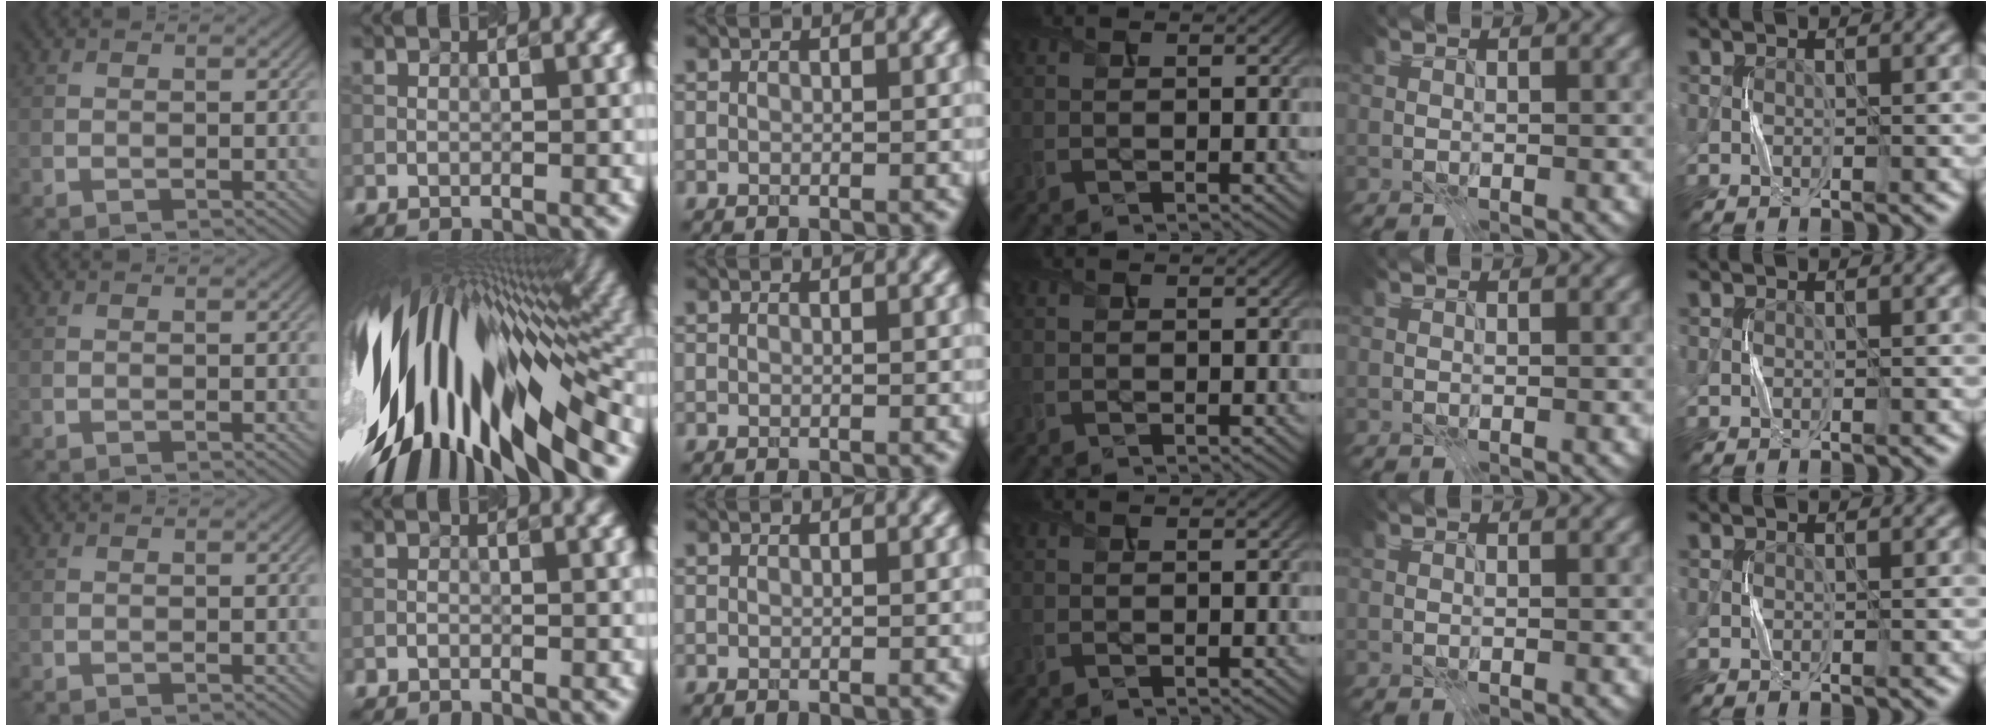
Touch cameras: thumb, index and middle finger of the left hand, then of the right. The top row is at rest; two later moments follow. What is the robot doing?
{"motion": "press", "object": "sticky note"}